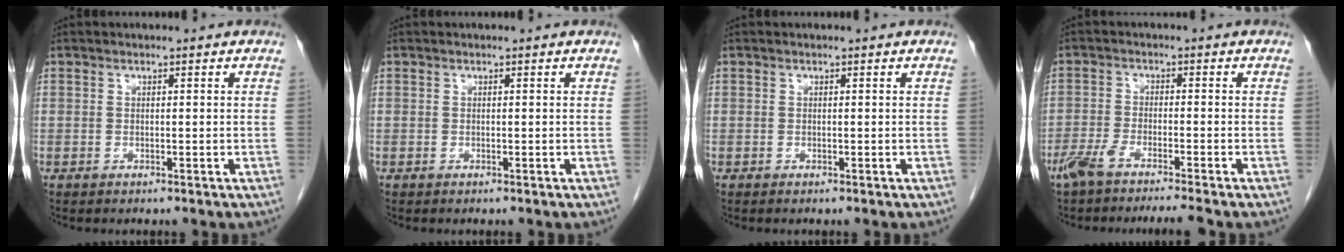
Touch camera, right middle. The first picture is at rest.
{"total": 0.0}
{"total": 0.0}
{"total": 7.0, "force": [-5.7, -0.2, 4.1], "torque": [-0.068, -0.010, -0.097]}